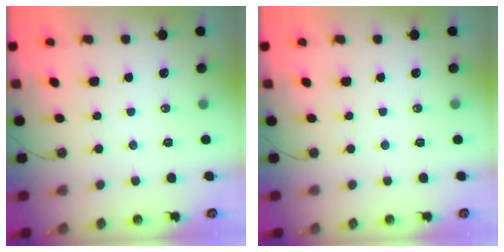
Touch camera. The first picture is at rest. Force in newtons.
{"total": 0.0}